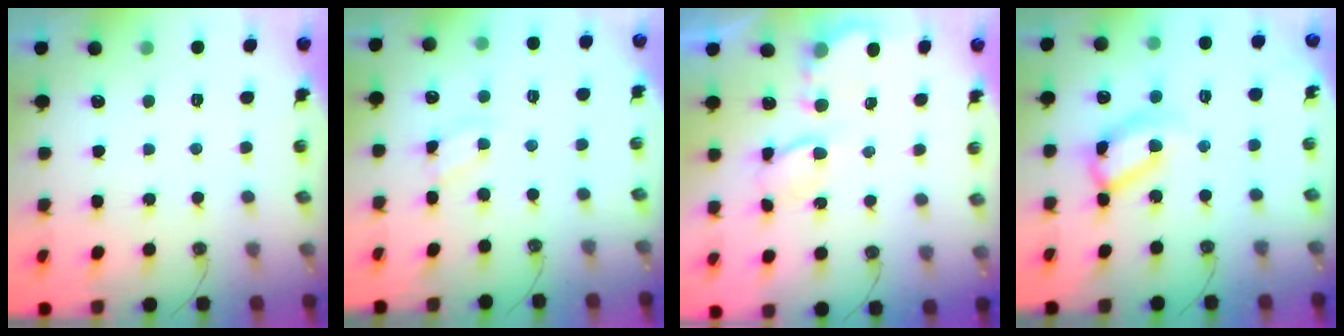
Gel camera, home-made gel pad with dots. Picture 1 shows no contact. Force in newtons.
{"total": 3.0, "press": 3.0, "slide": 0.5}
{"total": 5.0, "press": 5.0, "slide": 0.1}
{"total": 14.8, "press": 14.8, "slide": 1.1}